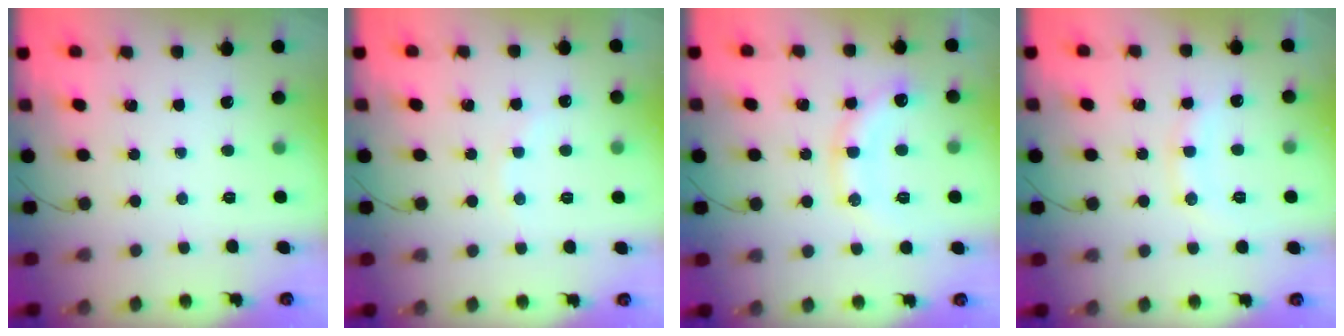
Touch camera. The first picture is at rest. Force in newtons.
{"total": 3.6, "press": 3.5, "slide": 1.0}
{"total": 13.4, "press": 13.3, "slide": 1.3}
{"total": 8.5, "press": 8.5, "slide": 0.8}